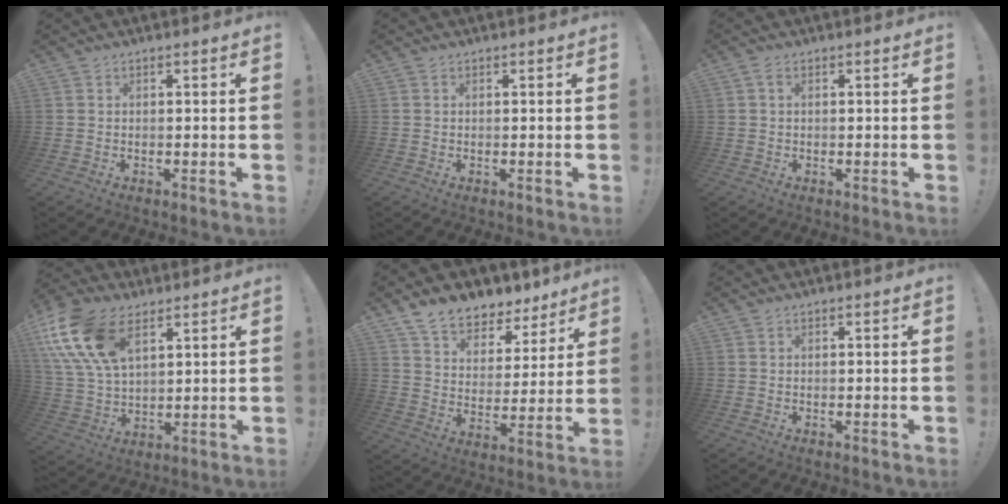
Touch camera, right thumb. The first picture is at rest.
{"total": 0.0}
{"total": 1.4, "force": [0.3, 0.6, 1.2], "torque": [-0.019, 0.002, 0.004]}
{"total": 18.2, "force": [8.9, 10.5, 11.9], "torque": [-0.252, -0.030, 0.164]}
{"total": 10.4, "force": [8.7, 4.9, 2.8], "torque": [-0.062, -0.069, 0.164]}
{"total": 0.0}